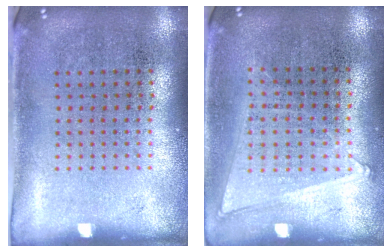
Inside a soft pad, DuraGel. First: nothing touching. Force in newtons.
{"total": 1.1, "press": 1.0, "slide": 0.5}